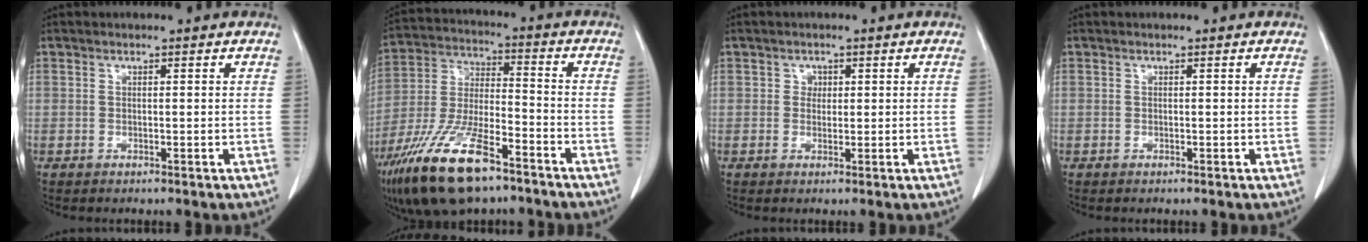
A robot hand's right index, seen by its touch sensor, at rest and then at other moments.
{"total": 17.2, "force": [-11.0, 4.9, 12.3], "torque": [-0.270, -0.022, -0.206]}
{"total": 1.5, "force": [0.4, 1.3, 0.7], "torque": [-0.004, 0.001, 0.002]}
{"total": 0.0}